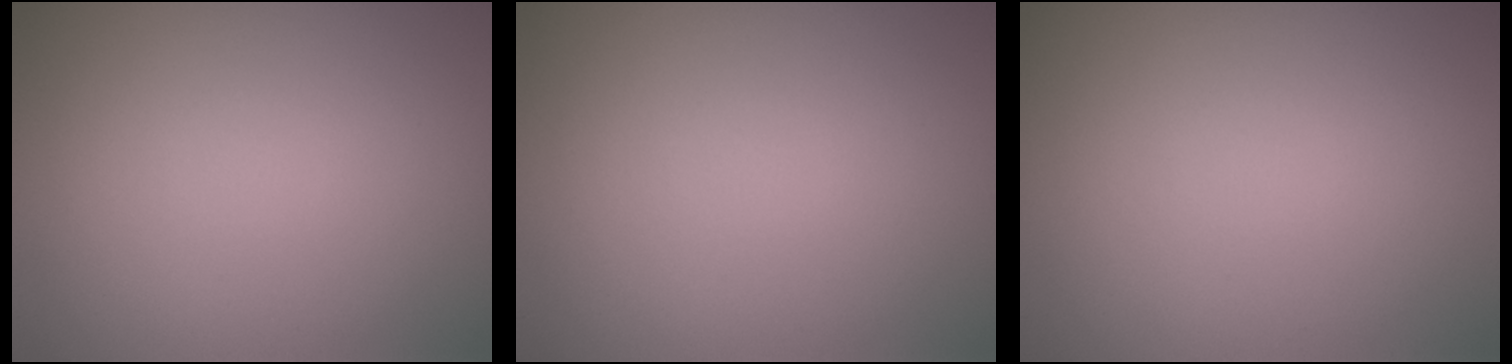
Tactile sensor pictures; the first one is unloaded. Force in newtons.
{"total": 0.0}
{"total": 0.0}